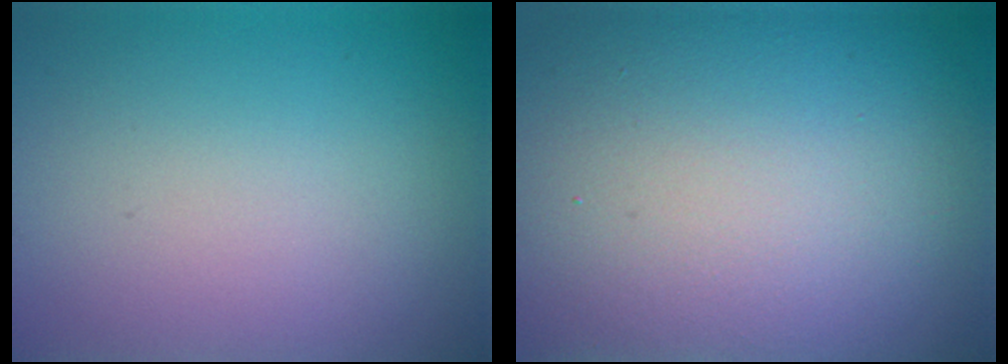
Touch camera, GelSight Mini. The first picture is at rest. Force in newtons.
{"total": 20.5, "press": 20.4, "slide": 1.5}